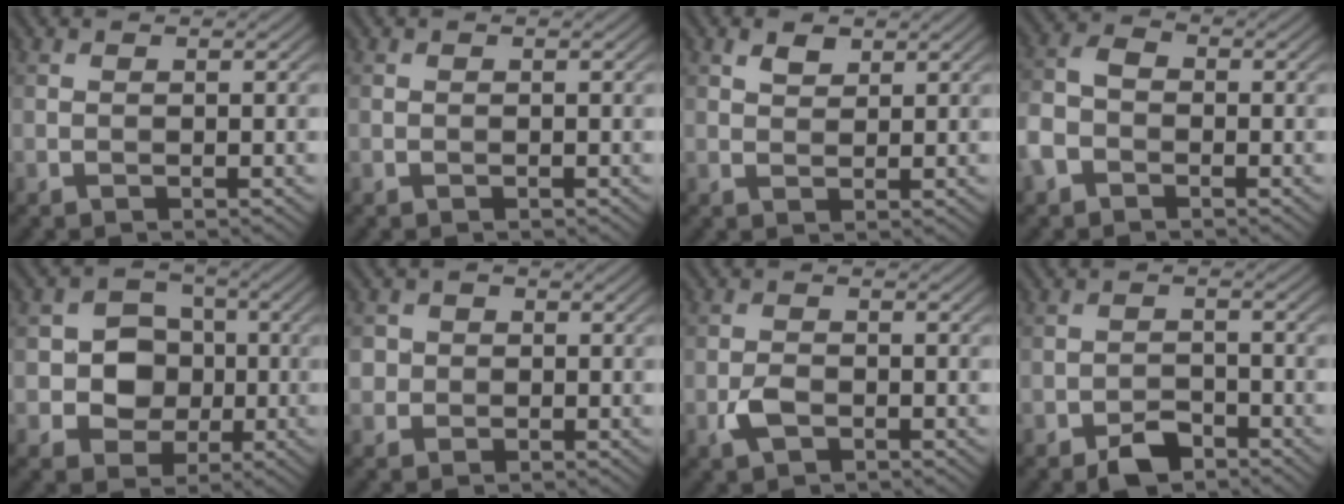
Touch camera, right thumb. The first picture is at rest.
{"total": 0.0}
{"total": 1.8, "force": [1.3, 0.9, 1.0], "torque": [-0.021, 0.002, 0.025]}
{"total": 4.7, "force": [-2.3, 3.3, 2.5], "torque": [-0.067, 0.003, -0.061]}
{"total": 6.9, "force": [-0.6, 6.1, 3.1], "torque": [-0.054, 0.003, -0.032]}
{"total": 2.7, "force": [0.3, 2.6, 0.6], "torque": [-0.013, -0.001, 0.002]}
{"total": 2.6, "force": [-1.2, 1.5, 1.7], "torque": [-0.039, -0.002, -0.027]}
{"total": 3.6, "force": [-2.6, 1.7, 1.7], "torque": [-0.027, 0.001, -0.053]}